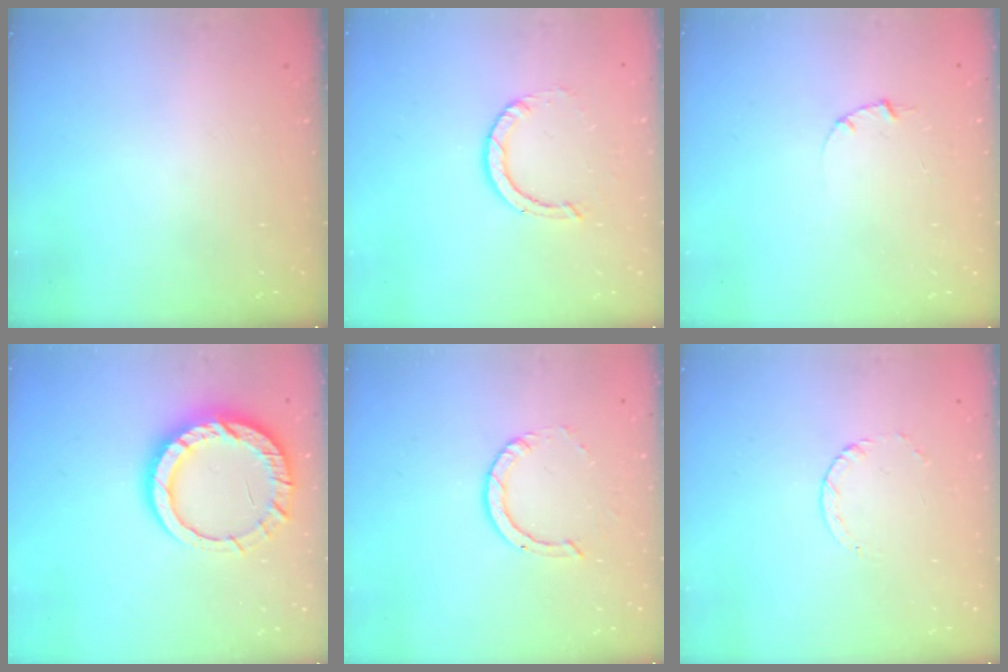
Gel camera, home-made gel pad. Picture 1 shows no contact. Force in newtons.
{"total": 2.9, "press": 2.9, "slide": 0.2}
{"total": 1.0, "press": 1.0, "slide": 0.3}
{"total": 14.8, "press": 14.7, "slide": 1.3}
{"total": 4.0, "press": 4.0, "slide": 0.3}
{"total": 2.4, "press": 2.4, "slide": 0.3}